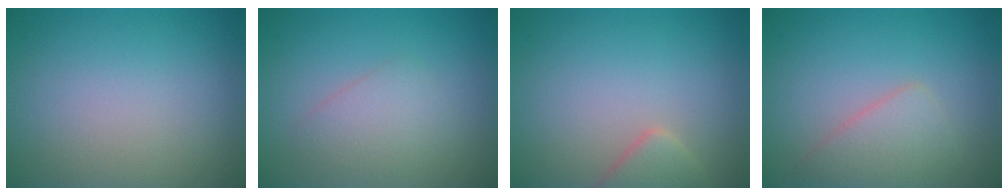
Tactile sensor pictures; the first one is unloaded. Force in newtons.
{"total": 2.3, "press": 2.3, "slide": 0.1}
{"total": 2.3, "press": 2.3, "slide": 0.2}
{"total": 2.8, "press": 2.8, "slide": 0.2}